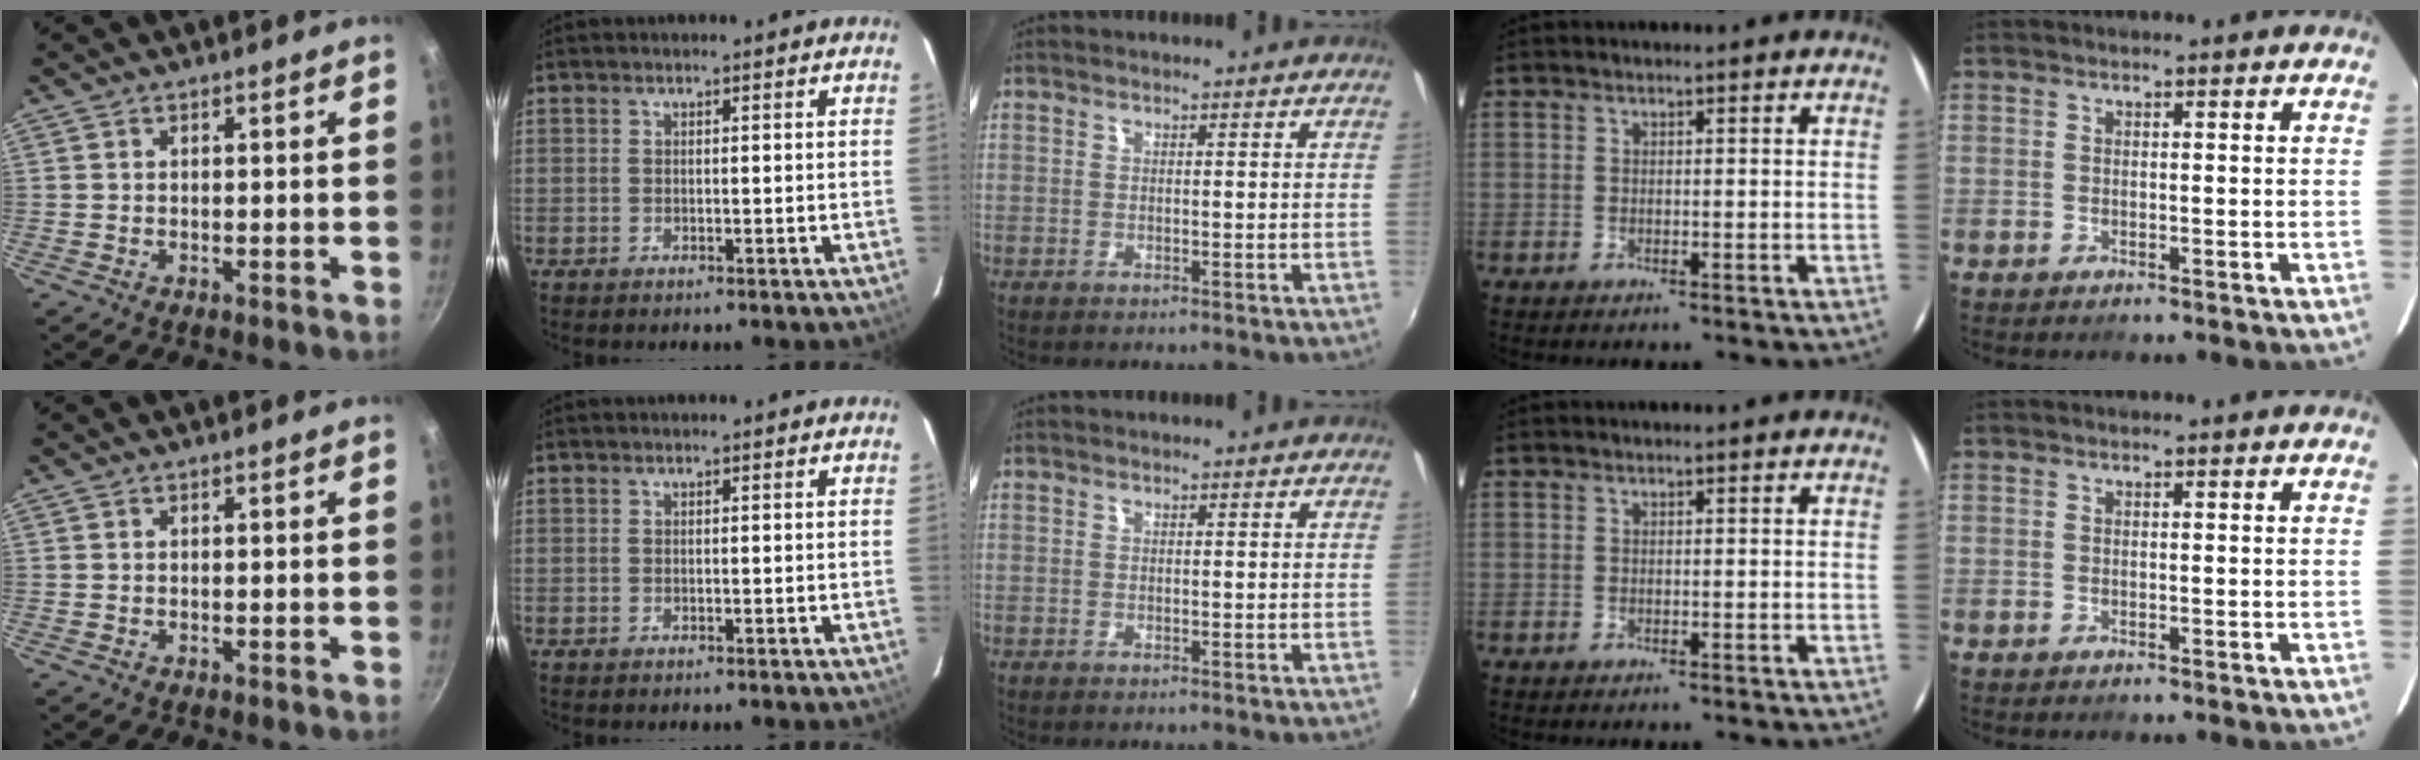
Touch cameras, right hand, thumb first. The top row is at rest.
{}